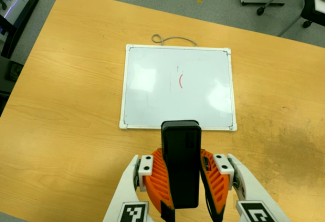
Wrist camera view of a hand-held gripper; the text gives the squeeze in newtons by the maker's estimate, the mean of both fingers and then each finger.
{"total": 11.6, "left": 10.0, "right": 13.2}